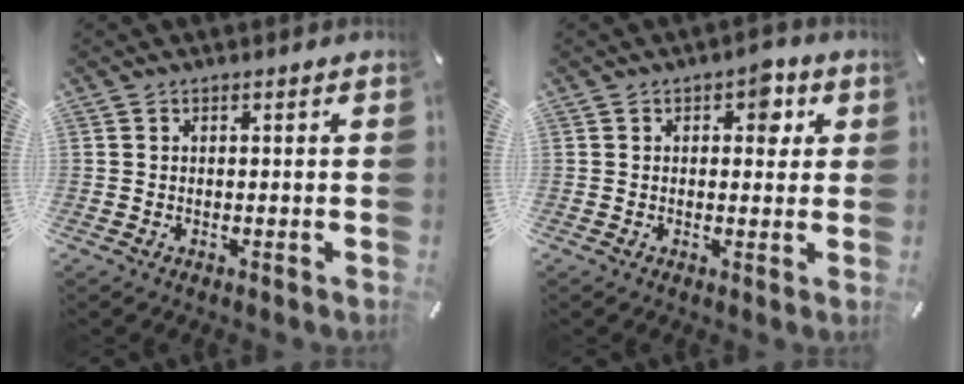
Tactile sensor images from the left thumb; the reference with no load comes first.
{"total": 4.2, "force": [1.1, 2.5, 3.1], "torque": [-0.026, -0.006, 0.008]}